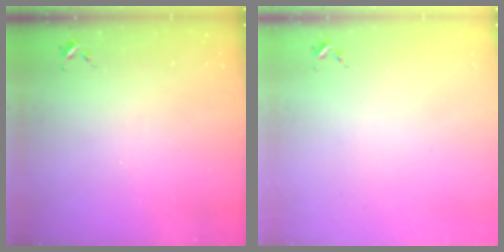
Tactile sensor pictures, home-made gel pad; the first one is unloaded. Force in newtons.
{"total": 0.0}